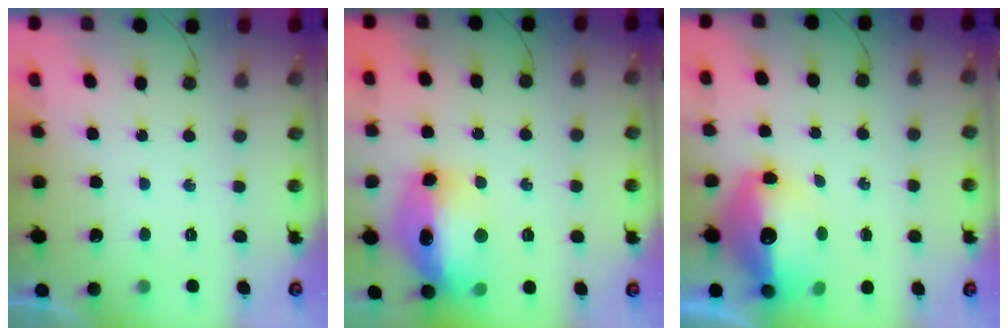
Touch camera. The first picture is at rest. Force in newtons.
{"total": 17.7, "press": 17.7, "slide": 1.5}
{"total": 15.3, "press": 15.2, "slide": 1.3}